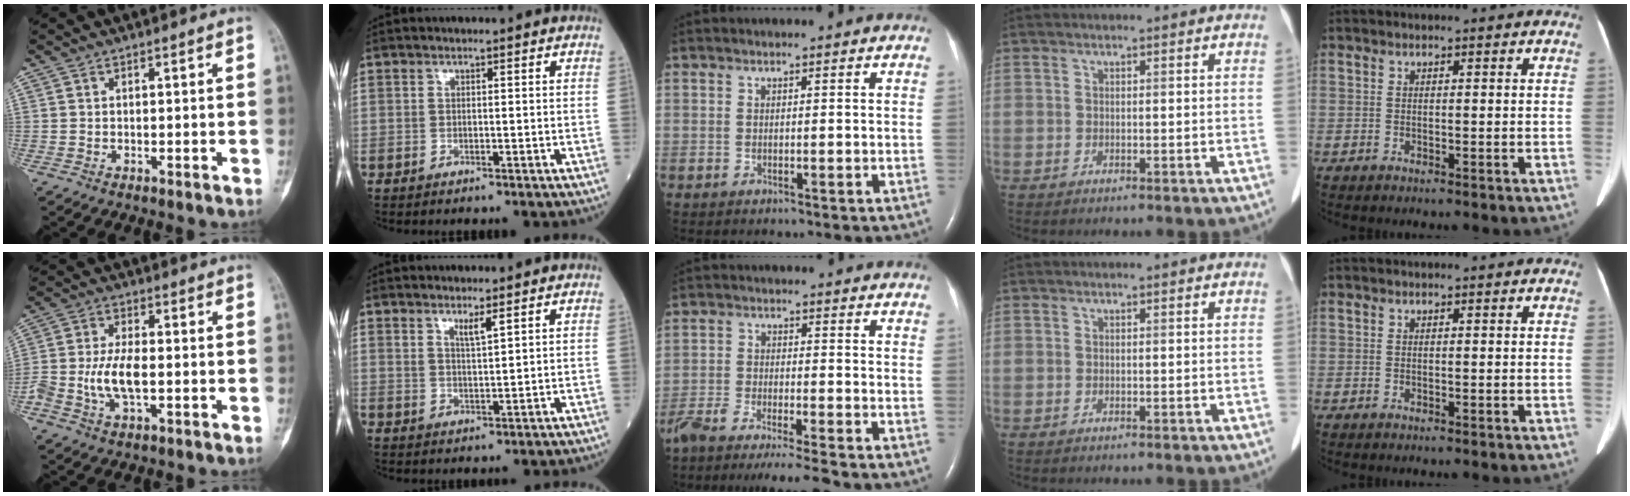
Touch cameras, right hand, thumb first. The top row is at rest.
{"thumb": {"total": 7.8, "force": [-1.5, 3.6, 6.8], "torque": [-0.146, 0.010, -0.030]}, "index": {"total": 2.4, "force": [1.7, 0.1, 1.7], "torque": [-0.037, -0.007, 0.035]}, "middle": {"total": 13.6, "force": [-12.2, -0.3, 6.2], "torque": [-0.087, -0.031, -0.194]}}